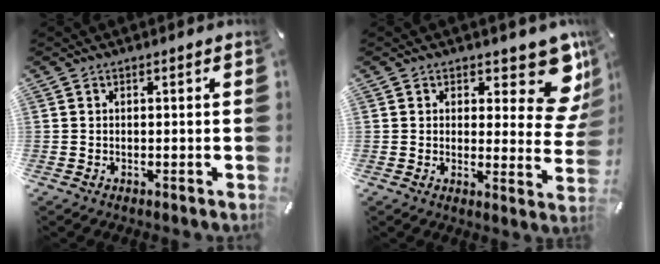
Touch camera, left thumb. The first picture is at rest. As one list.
[{"total": 11.5, "force": [7.1, 5.3, 7.3], "torque": [-0.066, -0.065, 0.124]}]